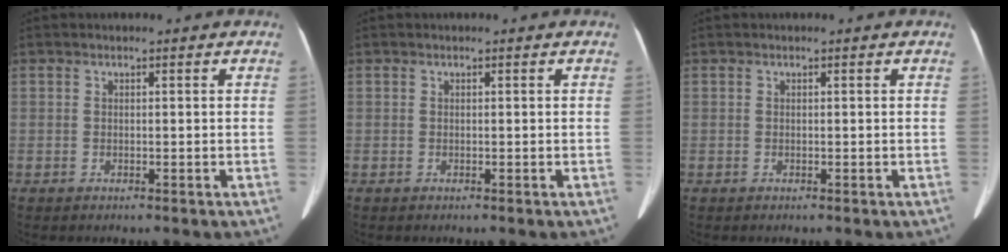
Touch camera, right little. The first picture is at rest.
{"total": 0.0}
{"total": 0.0}